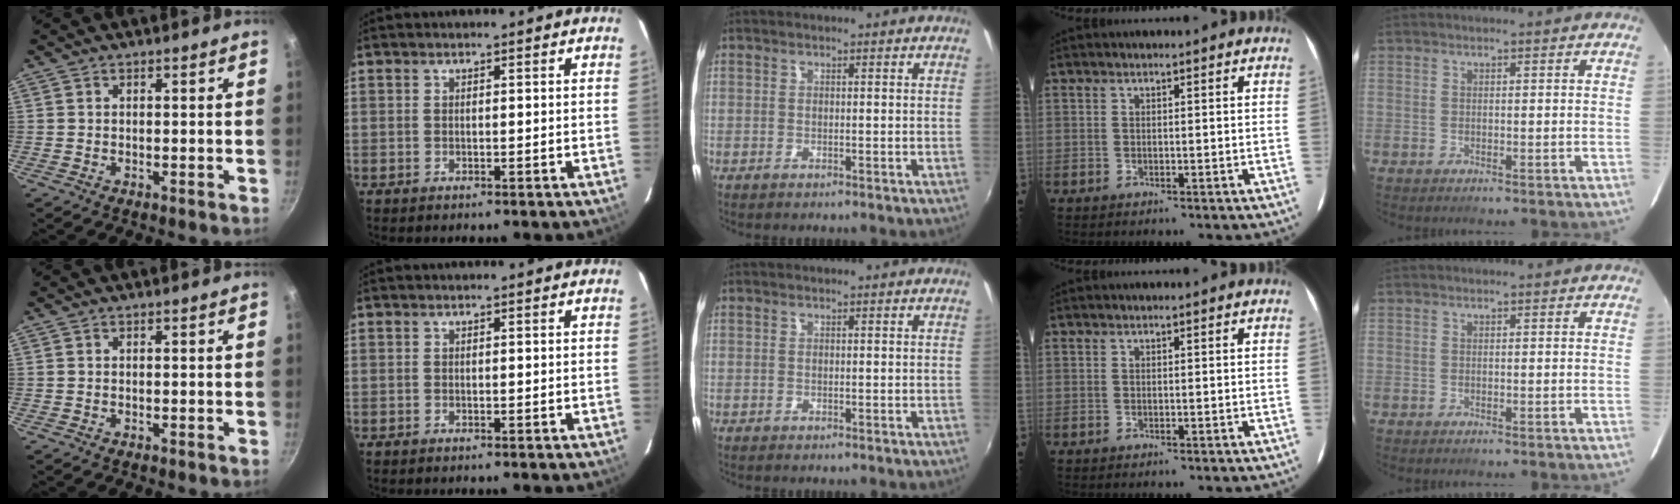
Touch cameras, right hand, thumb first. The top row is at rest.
{}